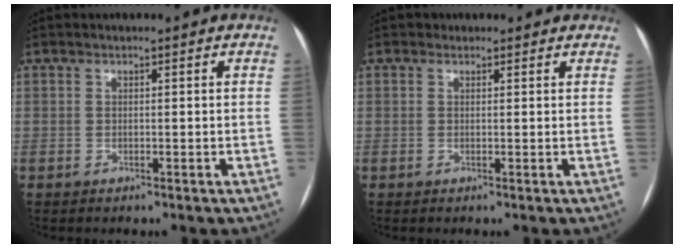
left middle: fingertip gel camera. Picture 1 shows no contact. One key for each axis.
{"total": 1.6, "fx": 1.2, "fy": 1.1, "fz": -0.1, "tx": 0.009, "ty": 0.003, "tz": 0.007}